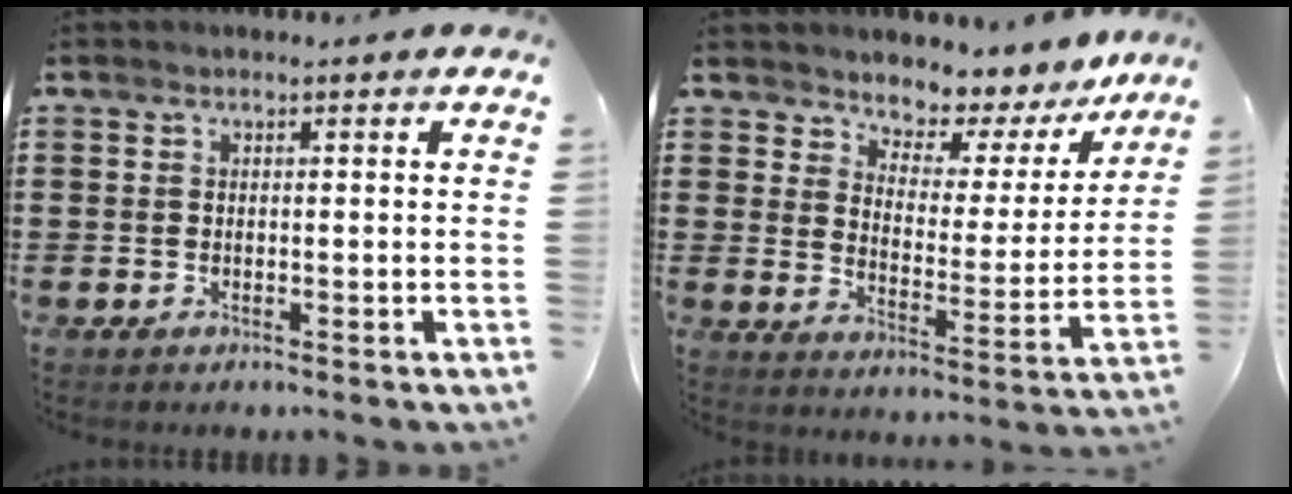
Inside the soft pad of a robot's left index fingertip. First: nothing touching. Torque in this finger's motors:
{"motor_torque": [1.37, -0.77, 0.37, 0.06]}